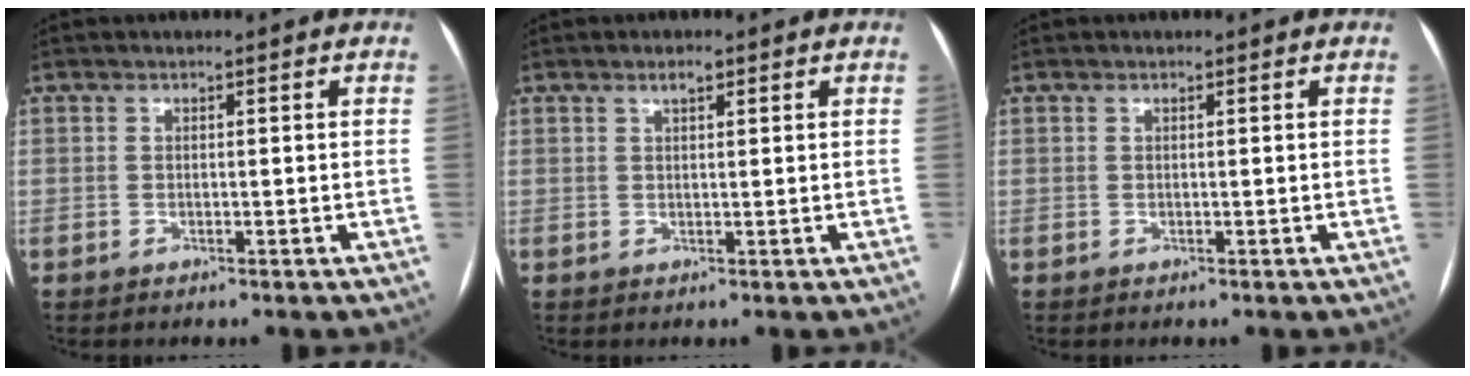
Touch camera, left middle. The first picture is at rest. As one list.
[{"total": 1.6, "force": [1.0, 0.5, 1.1], "torque": [-0.020, 0.003, 0.018]}, {"total": 0.0}]